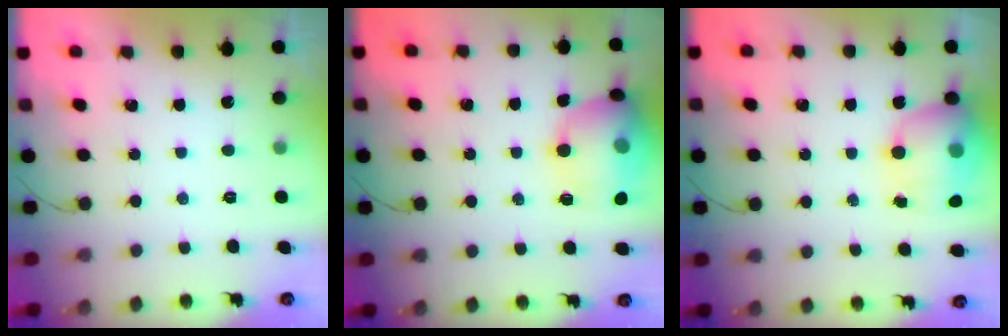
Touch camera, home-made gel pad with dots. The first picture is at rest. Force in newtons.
{"total": 15.7, "press": 15.5, "slide": 2.6}
{"total": 13.7, "press": 13.3, "slide": 3.3}